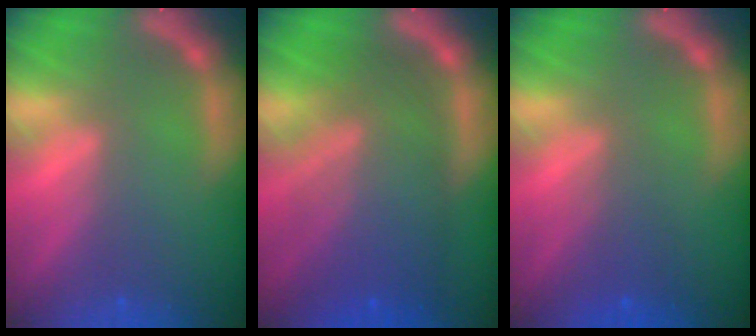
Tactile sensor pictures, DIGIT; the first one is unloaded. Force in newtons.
{"total": 9.5}
{"total": 2.5}